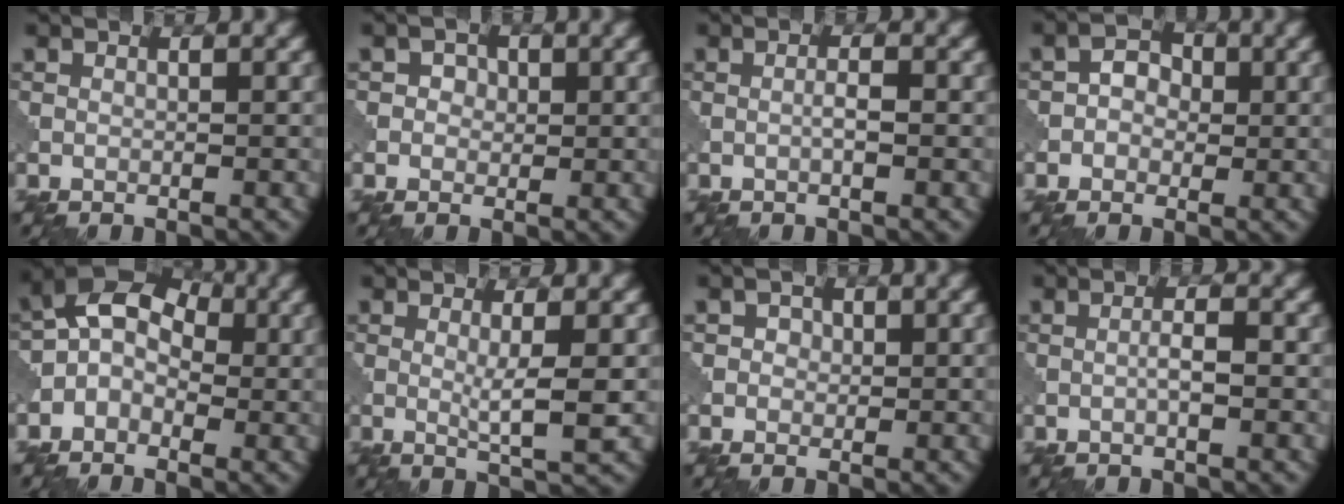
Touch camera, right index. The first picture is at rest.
{"total": 2.0, "force": [0.3, 1.8, 0.9], "torque": [0.000, 0.002, -0.005]}
{"total": 1.2, "force": [-0.3, 0.2, 1.2], "torque": [-0.021, 0.001, -0.006]}
{"total": 2.3, "force": [-0.2, 1.9, 1.3], "torque": [-0.015, 0.005, -0.011]}
{"total": 6.1, "force": [-0.1, 4.5, 4.0], "torque": [-0.047, 0.038, -0.029]}
{"total": 3.1, "force": [0.2, 0.4, 3.1], "torque": [-0.052, -0.008, 0.004]}
{"total": 1.6, "force": [0.3, 1.4, 0.7], "torque": [0.000, 0.002, -0.001]}
{"total": 1.7, "force": [-0.4, 0.3, 1.6], "torque": [-0.031, 0.002, -0.008]}